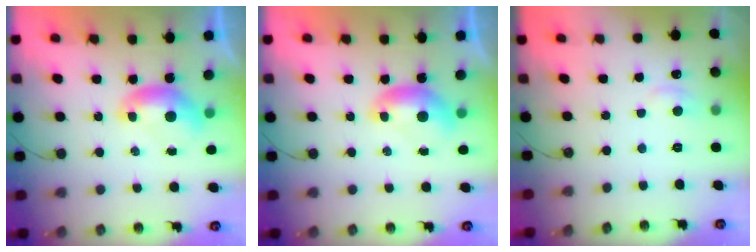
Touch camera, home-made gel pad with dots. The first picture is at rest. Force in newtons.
{"total": 0.0}
{"total": 0.9, "press": 0.4, "slide": 0.8}